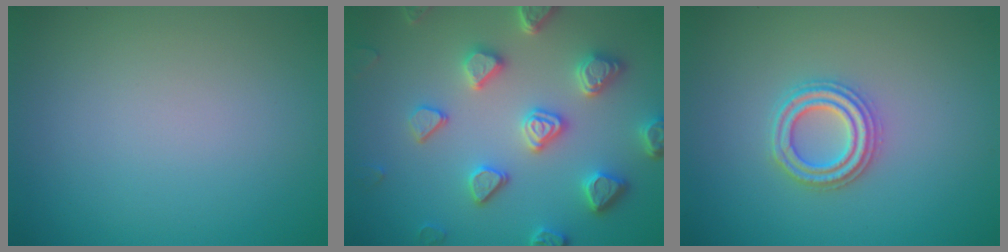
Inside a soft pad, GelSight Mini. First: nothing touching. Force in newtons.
{"total": 5.5, "press": 4.9, "slide": 2.6}
{"total": 2.7, "press": 2.7, "slide": 0.5}